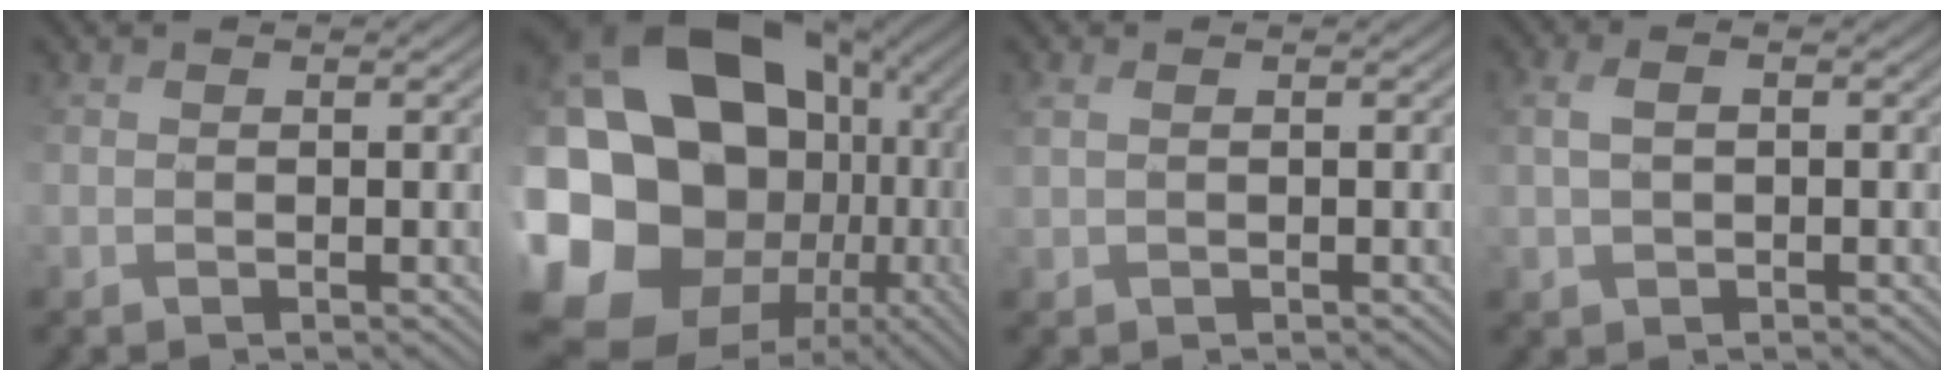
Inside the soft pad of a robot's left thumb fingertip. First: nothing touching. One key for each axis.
{"total": 24.5, "fx": -1.4, "fy": 21.5, "fz": 11.8, "tx": -0.293, "ty": -0.006, "tz": -0.016}
{"total": 0.9, "fx": 0.4, "fy": -0.6, "fz": -0.5, "tx": 0.020, "ty": 0.001, "tz": 0.012}
{"total": 1.1, "fx": 0.5, "fy": 0.3, "fz": 0.9, "tx": -0.016, "ty": 0.008, "tz": 0.012}